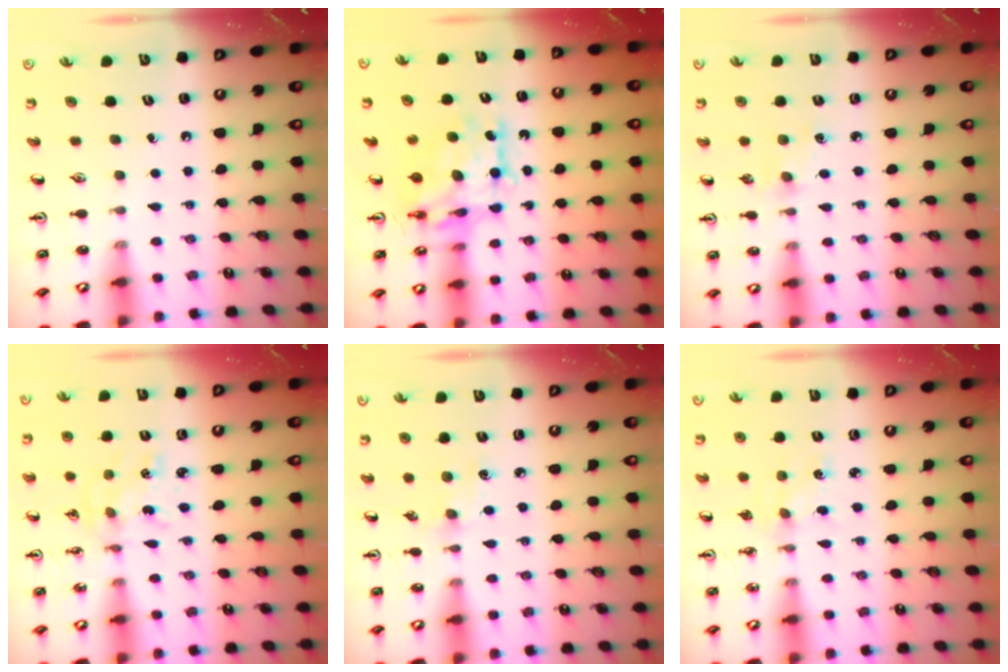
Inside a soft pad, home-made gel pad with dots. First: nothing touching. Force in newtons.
{"total": 9.2, "press": 9.2, "slide": 0.9}
{"total": 3.5, "press": 3.5, "slide": 0.5}
{"total": 1.7, "press": 1.7, "slide": 0.1}
{"total": 4.3, "press": 4.3, "slide": 0.5}
{"total": 2.6, "press": 2.6, "slide": 0.3}